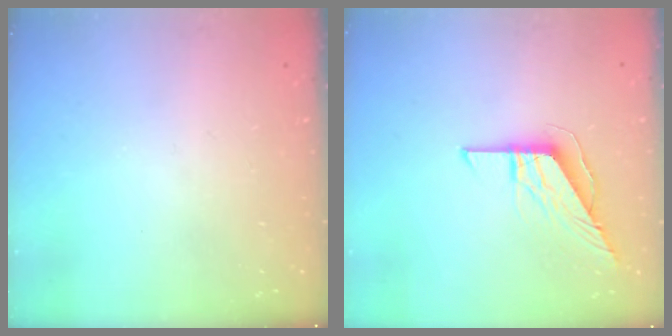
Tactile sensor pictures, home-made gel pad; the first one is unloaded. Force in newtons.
{"total": 9.4, "press": 9.4, "slide": 0.9}